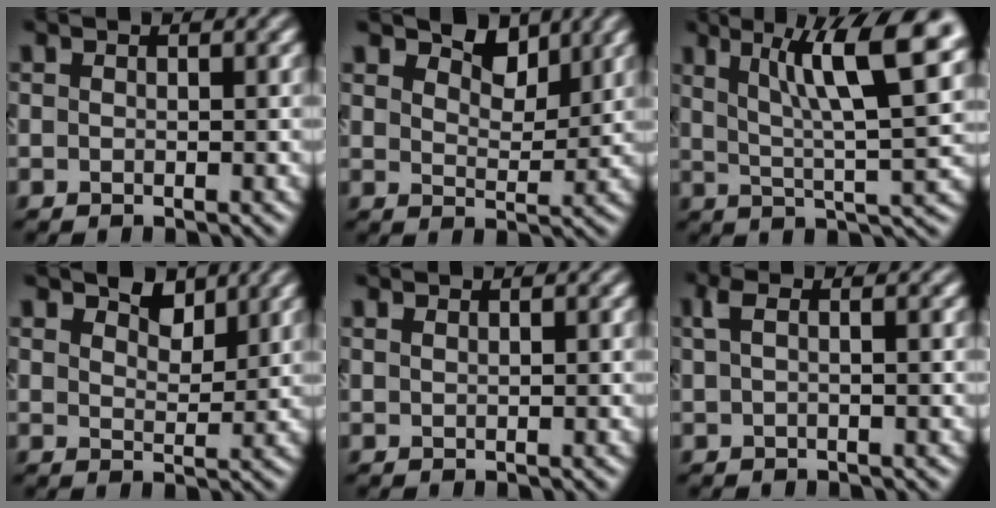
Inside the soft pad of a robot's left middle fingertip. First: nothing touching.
{"total": 3.7, "force": [3.0, 1.5, 1.5], "torque": [-0.021, -0.001, 0.038]}
{"total": 10.3, "force": [4.9, 2.0, 8.8], "torque": [-0.130, 0.022, 0.083]}
{"total": 3.2, "force": [2.6, 1.3, 1.3], "torque": [-0.016, 0.009, 0.031]}
{"total": 0.9, "force": [0.7, 0.3, 0.3], "torque": [-0.003, 0.003, 0.008]}
{"total": 1.8, "force": [0.7, 0.5, 1.6], "torque": [-0.029, 0.010, 0.006]}